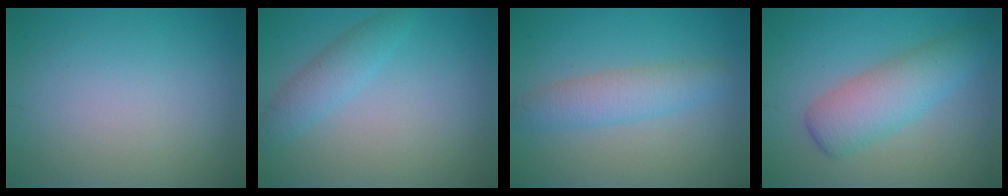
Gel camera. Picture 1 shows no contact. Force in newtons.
{"total": 2.3, "press": 2.3, "slide": 0.2}
{"total": 3.3, "press": 3.3, "slide": 0.1}
{"total": 5.0, "press": 5.0, "slide": 0.3}